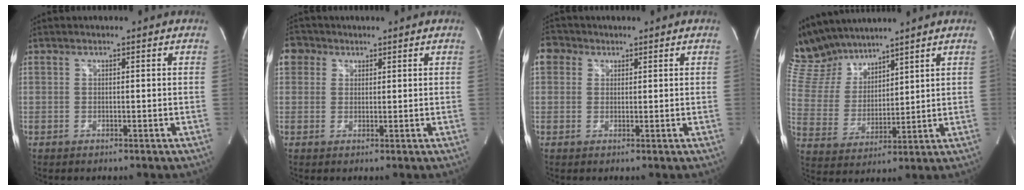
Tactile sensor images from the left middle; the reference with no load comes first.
{"total": 3.5, "force": [1.6, 3.0, 0.6], "torque": [-0.012, 0.014, 0.029]}
{"total": 3.5, "force": [1.5, 3.0, 0.9], "torque": [-0.021, 0.015, 0.028]}
{"total": 11.4, "force": [10.4, 3.6, 2.8], "torque": [-0.076, 0.020, 0.217]}